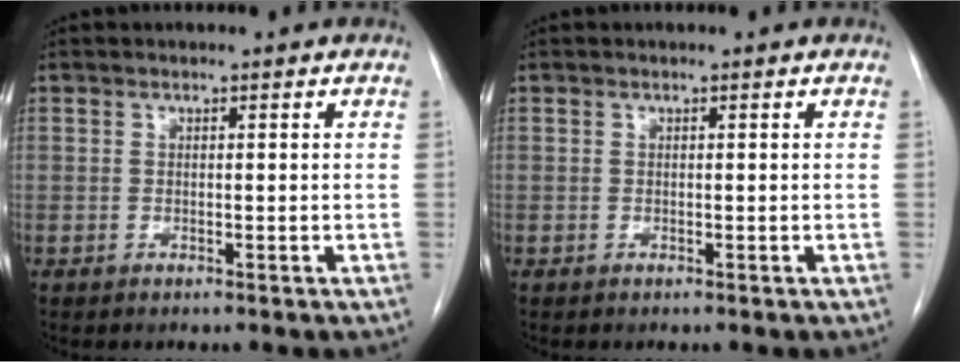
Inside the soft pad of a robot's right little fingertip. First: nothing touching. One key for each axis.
{"total": 0.0}